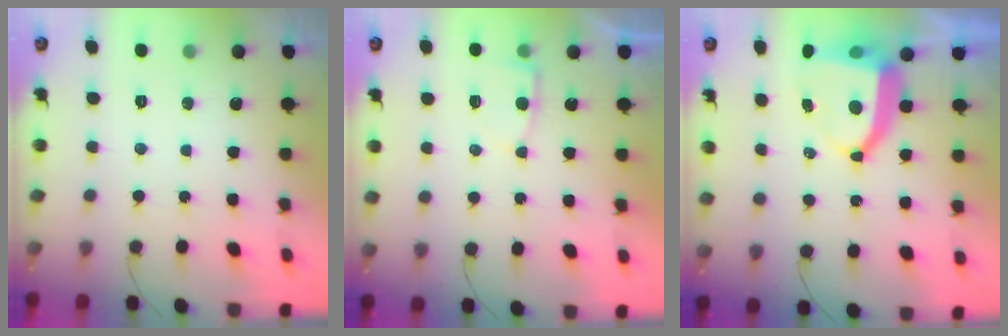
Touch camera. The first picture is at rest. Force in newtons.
{"total": 3.3, "press": 3.3, "slide": 0.4}
{"total": 9.6, "press": 9.6, "slide": 1.0}